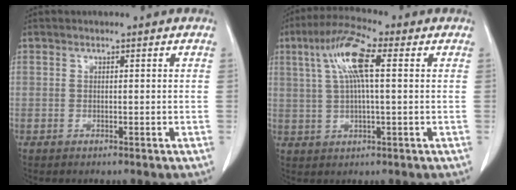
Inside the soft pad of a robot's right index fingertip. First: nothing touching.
{"total": 9.2, "force": [2.7, 1.4, 8.6], "torque": [-0.176, 0.020, 0.050]}